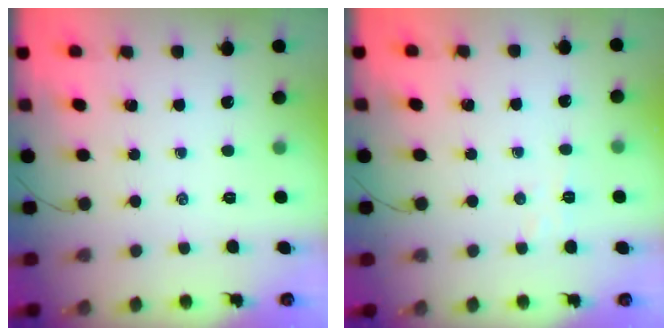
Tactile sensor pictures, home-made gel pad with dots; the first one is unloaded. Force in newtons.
{"total": 3.3, "press": 3.2, "slide": 0.6}